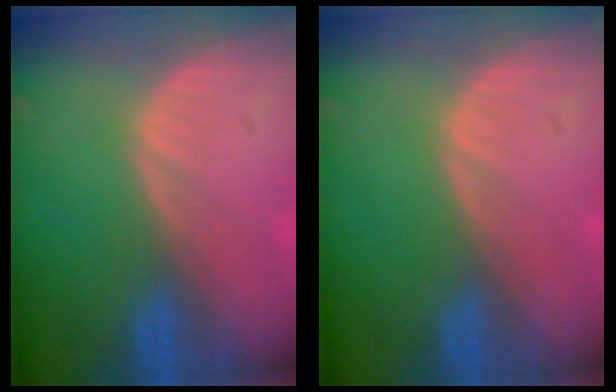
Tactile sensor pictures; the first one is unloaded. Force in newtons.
{"total": 0.0}